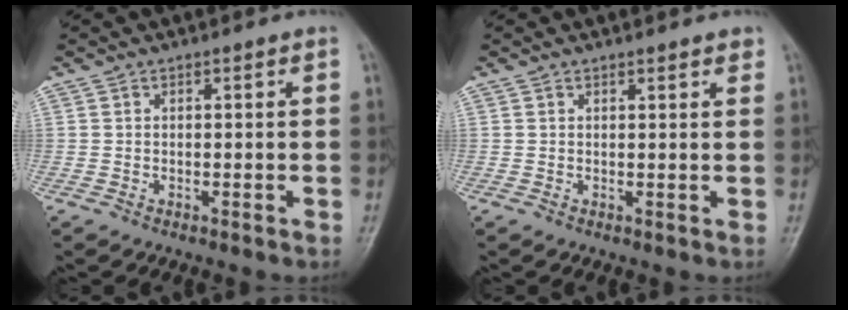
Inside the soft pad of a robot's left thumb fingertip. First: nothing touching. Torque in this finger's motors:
{"motor_torque": [-0.31, -0.08, 0.06, 0.14, 0.01]}